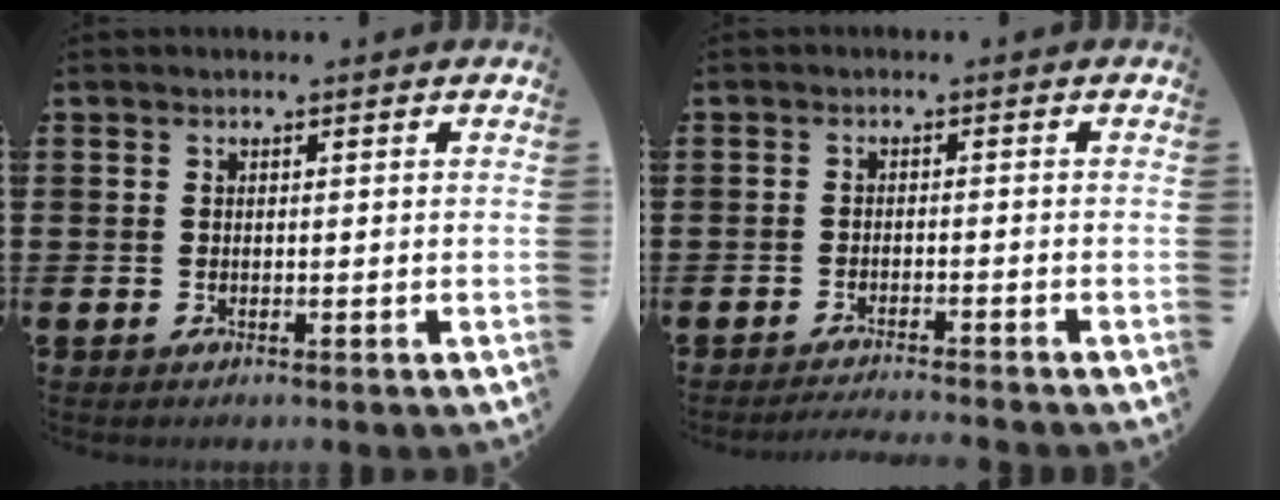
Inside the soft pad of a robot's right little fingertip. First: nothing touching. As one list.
[{"total": 1.5, "force": [-1.4, -0.2, 0.3], "torque": [-0.003, 0.002, -0.028]}]